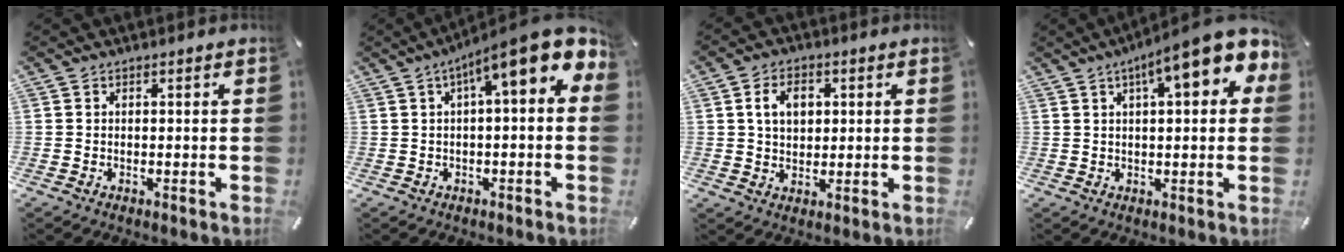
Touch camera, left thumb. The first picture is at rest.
{"total": 12.2, "force": [5.1, 2.7, 10.8], "torque": [-0.164, -0.038, 0.080]}
{"total": 6.2, "force": [1.5, 4.8, 3.7], "torque": [-0.059, 0.003, 0.021]}
{"total": 12.9, "force": [6.2, 3.3, 10.8], "torque": [-0.161, -0.025, 0.097]}